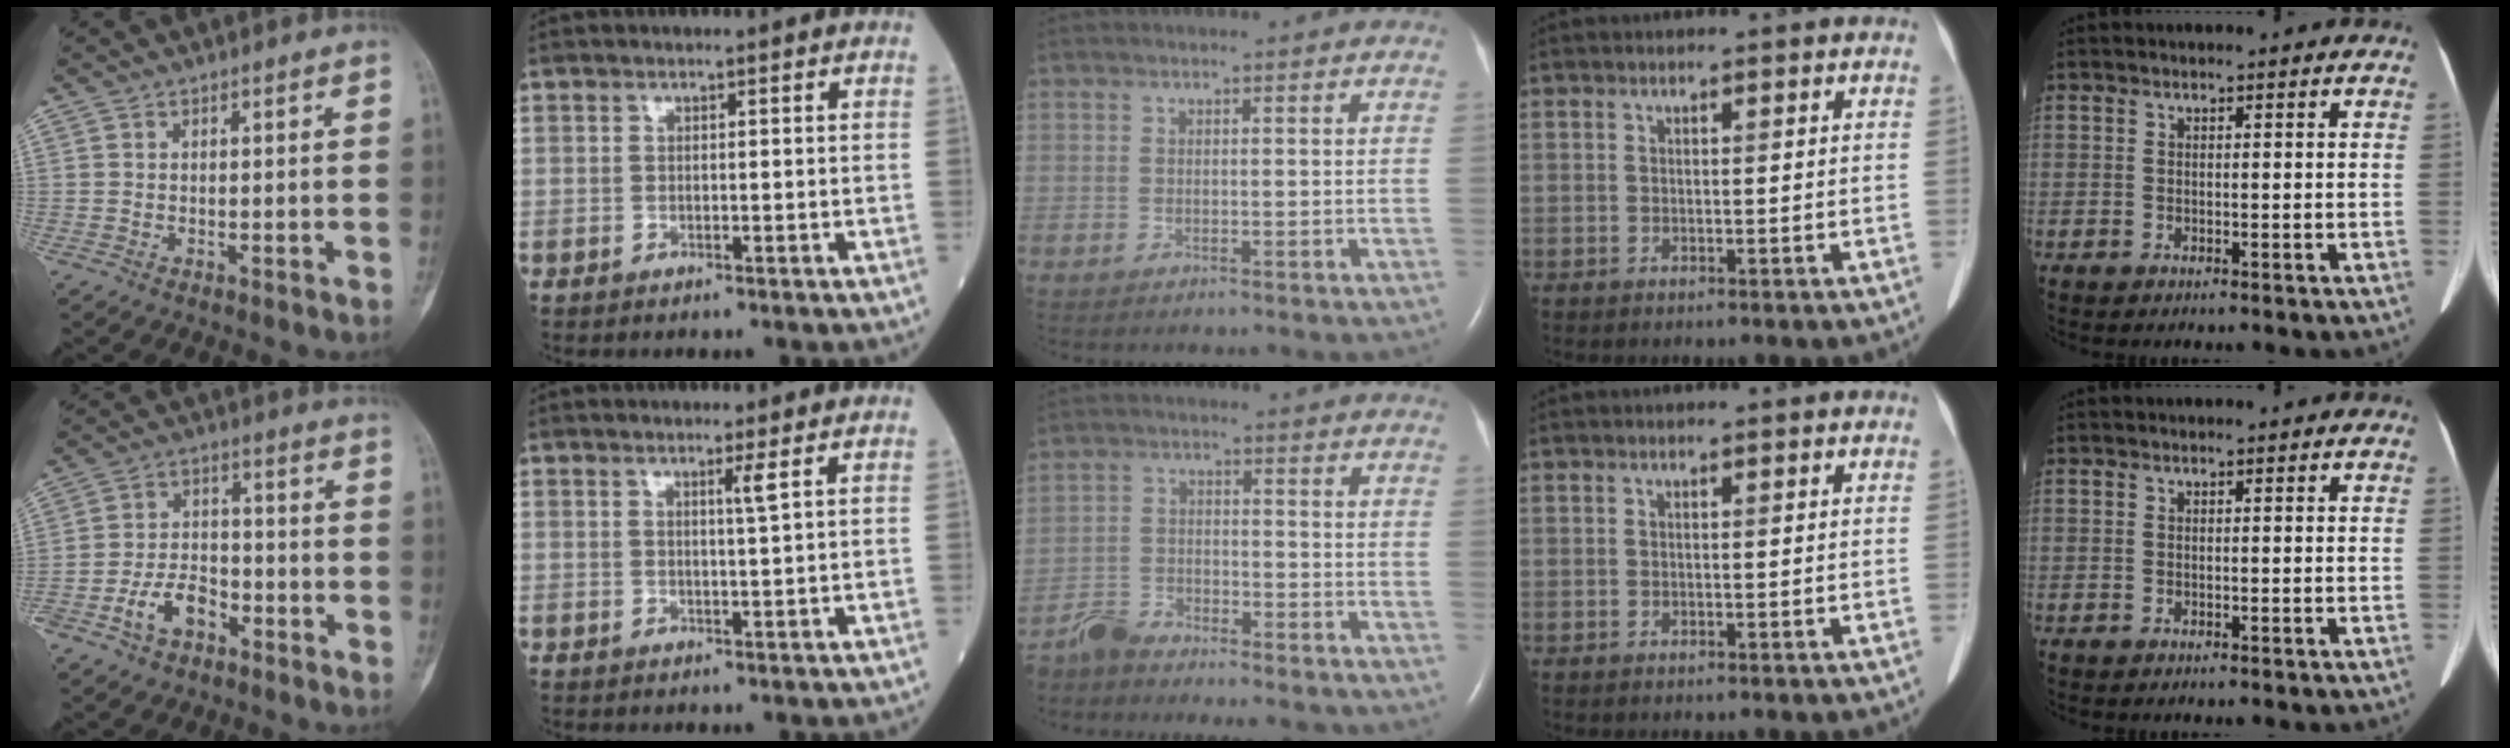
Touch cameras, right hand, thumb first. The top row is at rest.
{"thumb": {"total": 8.2, "force": [-4.2, 5.2, 4.8], "torque": [-0.075, 0.034, -0.074]}, "index": {"total": 1.6, "force": [0.8, -0.6, 1.2], "torque": [-0.027, -0.009, 0.015]}, "middle": {"total": 10.5, "force": [-9.8, 1.8, 3.1], "torque": [-0.052, 0.005, -0.154]}}